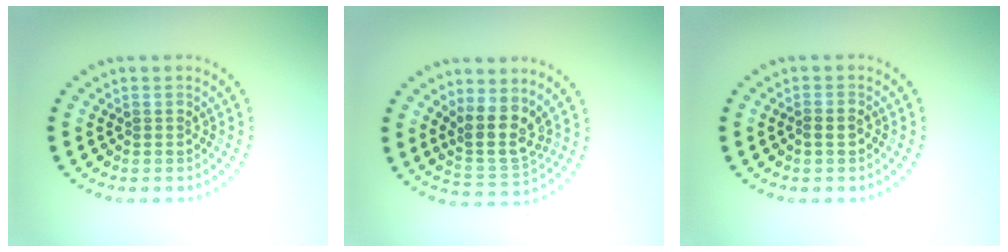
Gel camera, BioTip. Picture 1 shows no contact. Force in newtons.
{"total": 3.7, "press": 3.0, "slide": 2.2}
{"total": 0.8, "press": 0.7, "slide": 0.4}